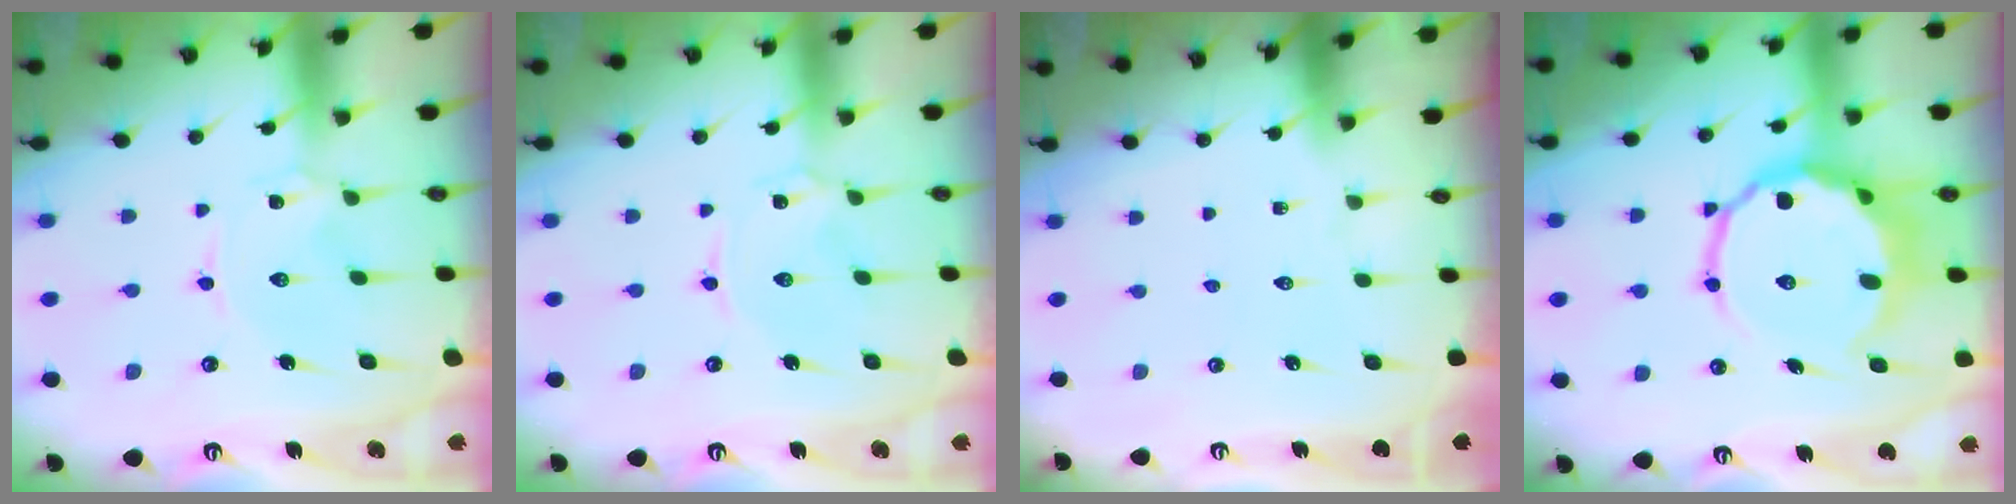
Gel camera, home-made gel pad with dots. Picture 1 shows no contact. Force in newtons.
{"total": 0.8, "press": 0.8, "slide": 0.1}
{"total": 0.0}
{"total": 13.8, "press": 13.5, "slide": 3.0}